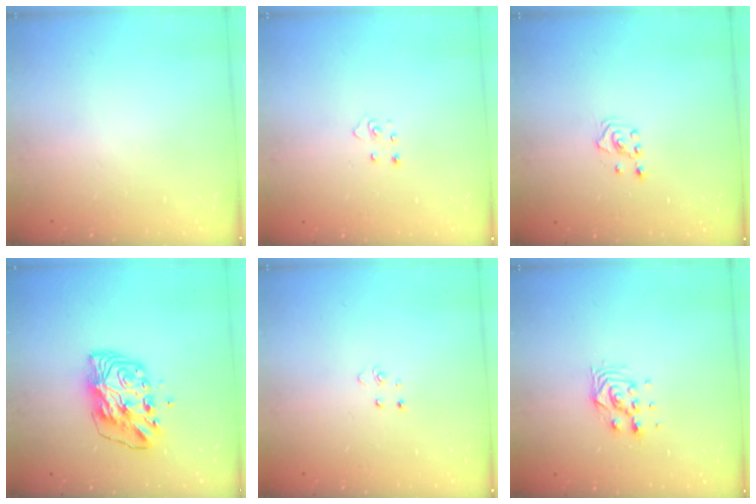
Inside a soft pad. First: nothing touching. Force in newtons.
{"total": 3.2, "press": 3.2, "slide": 0.2}
{"total": 2.0, "press": 1.8, "slide": 0.9}
{"total": 8.5, "press": 8.4, "slide": 1.3}
{"total": 2.8, "press": 2.8, "slide": 0.3}
{"total": 7.4, "press": 7.3, "slide": 0.6}